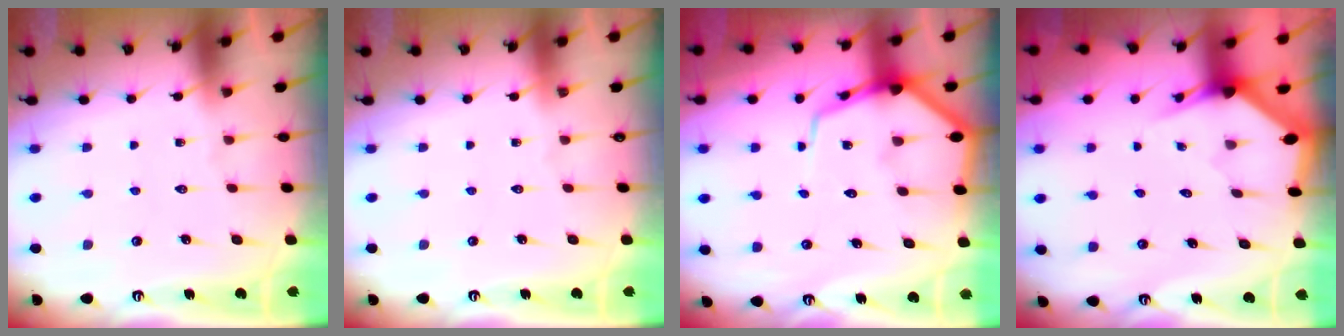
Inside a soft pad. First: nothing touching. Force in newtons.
{"total": 0.0}
{"total": 9.8, "press": 9.8, "slide": 1.0}
{"total": 2.8, "press": 2.8, "slide": 0.1}